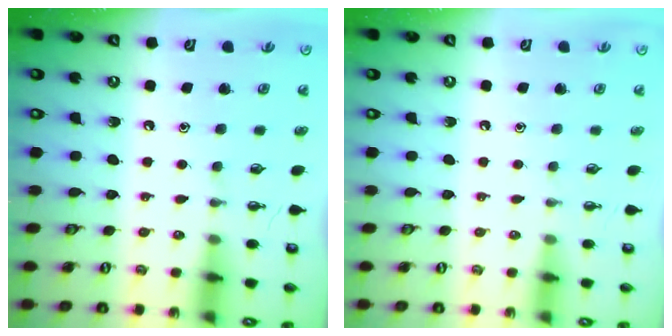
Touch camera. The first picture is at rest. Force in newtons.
{"total": 0.0}